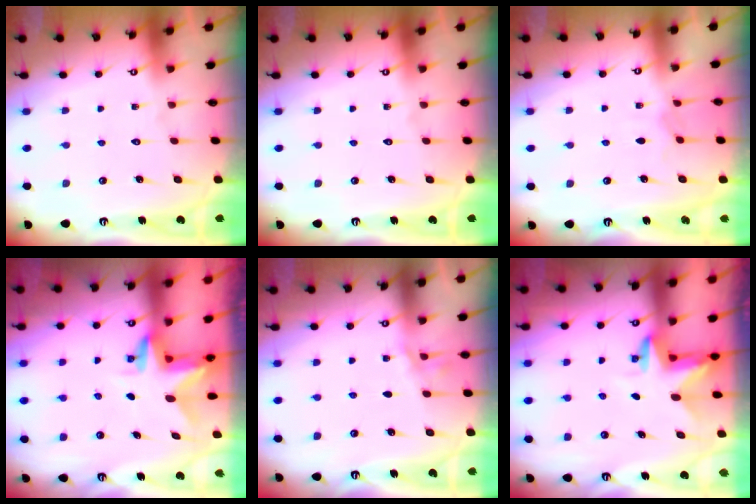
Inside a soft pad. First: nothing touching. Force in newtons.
{"total": 0.0}
{"total": 3.7, "press": 3.6, "slide": 0.6}
{"total": 3.0, "press": 3.0, "slide": 0.3}
{"total": 3.5, "press": 2.7, "slide": 2.2}
{"total": 3.3, "press": 3.3, "slide": 0.1}